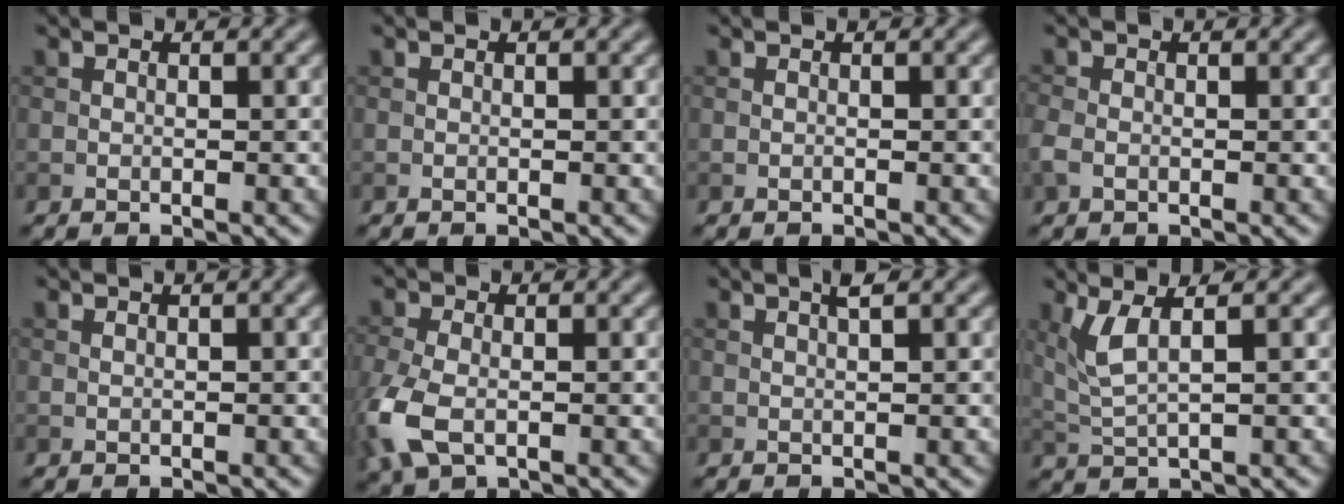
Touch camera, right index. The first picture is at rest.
{"total": 0.0}
{"total": 0.0}
{"total": 1.5, "force": [-0.6, 1.0, 0.9], "torque": [-0.023, -0.001, -0.016]}
{"total": 0.9, "force": [0.5, 0.2, 0.7], "torque": [-0.013, 0.003, 0.002]}
{"total": 6.1, "force": [-1.9, 3.7, 4.5], "torque": [-0.125, -0.014, -0.043]}
{"total": 1.0, "force": [0.6, 0.0, 0.9], "torque": [-0.017, 0.003, 0.009]}
{"total": 3.5, "force": [1.4, 0.9, 3.2], "torque": [-0.071, -0.002, 0.034]}